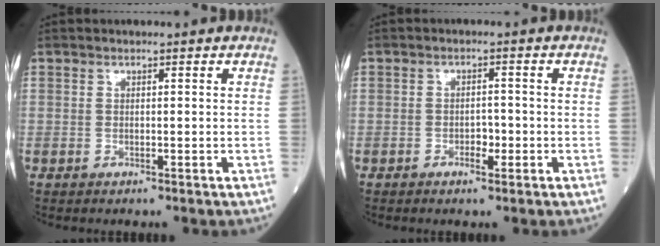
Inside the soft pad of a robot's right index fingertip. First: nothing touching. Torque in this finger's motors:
{"motor_torque": [-0.16, -0.16, -0.05, -0.01]}